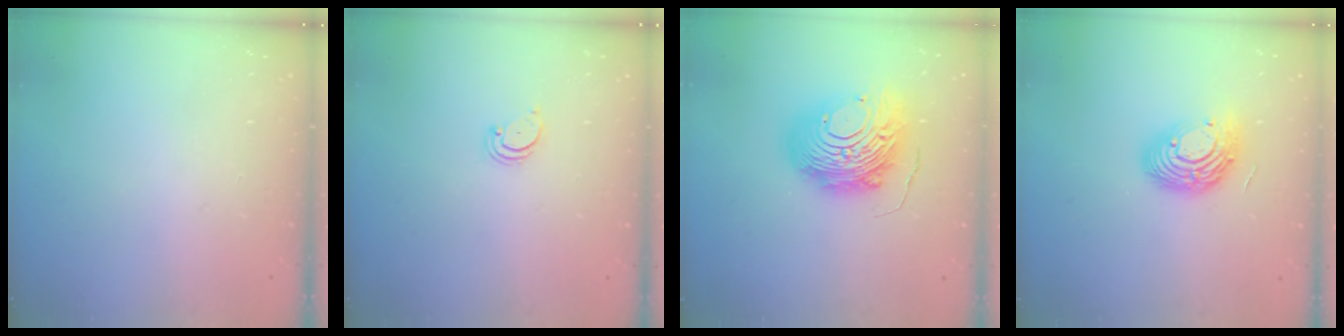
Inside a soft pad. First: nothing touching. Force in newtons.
{"total": 2.2, "press": 2.2, "slide": 0.2}
{"total": 17.9, "press": 17.9, "slide": 1.5}
{"total": 13.0, "press": 12.9, "slide": 1.0}